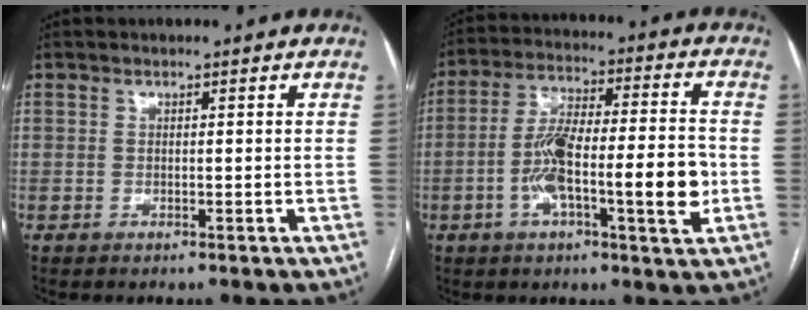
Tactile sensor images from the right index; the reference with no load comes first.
{"total": 14.5, "force": [-3.2, 2.8, 13.9], "torque": [-0.241, 0.015, -0.051]}